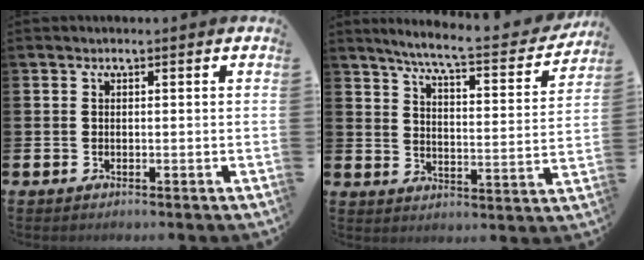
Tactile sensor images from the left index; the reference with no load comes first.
{"total": 6.8, "force": [6.1, 0.3, 3.1], "torque": [-0.078, -0.045, 0.097]}